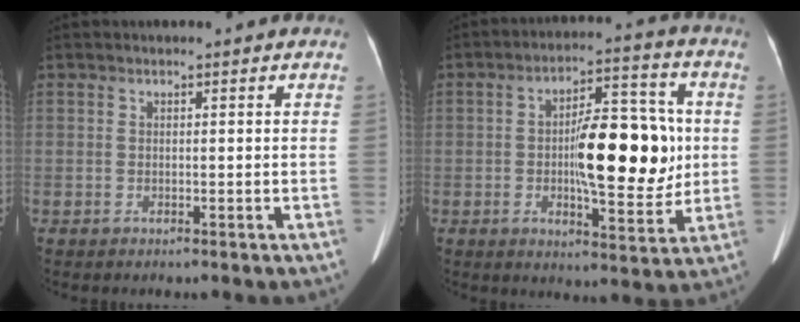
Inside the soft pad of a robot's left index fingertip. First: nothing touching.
{"total": 14.4, "force": [0.1, 4.8, 13.5], "torque": [-0.210, 0.017, 0.003]}